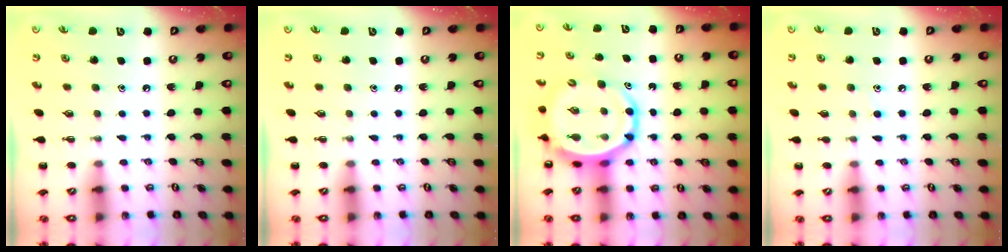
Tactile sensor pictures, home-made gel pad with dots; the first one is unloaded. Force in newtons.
{"total": 0.0}
{"total": 9.6, "press": 9.2, "slide": 2.9}
{"total": 4.0, "press": 3.8, "slide": 1.4}